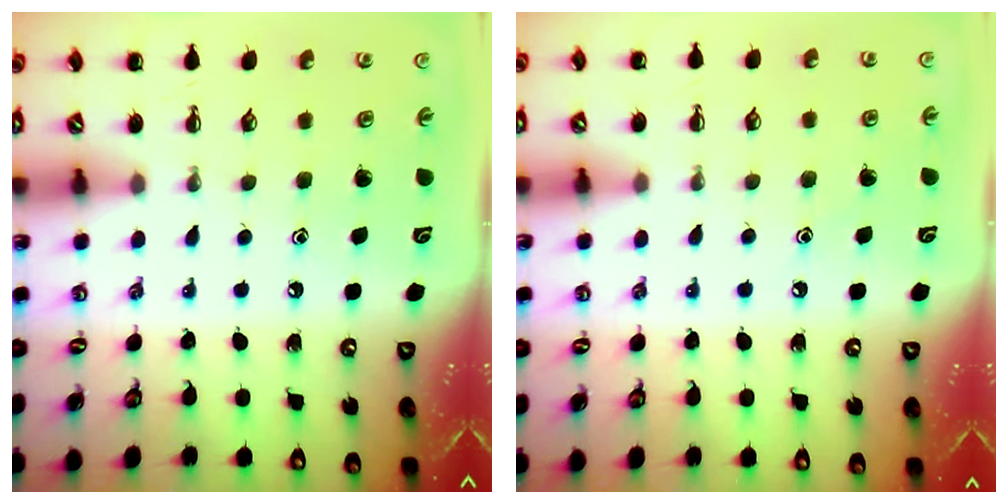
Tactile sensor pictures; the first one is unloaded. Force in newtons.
{"total": 5.7, "press": 5.4, "slide": 1.9}